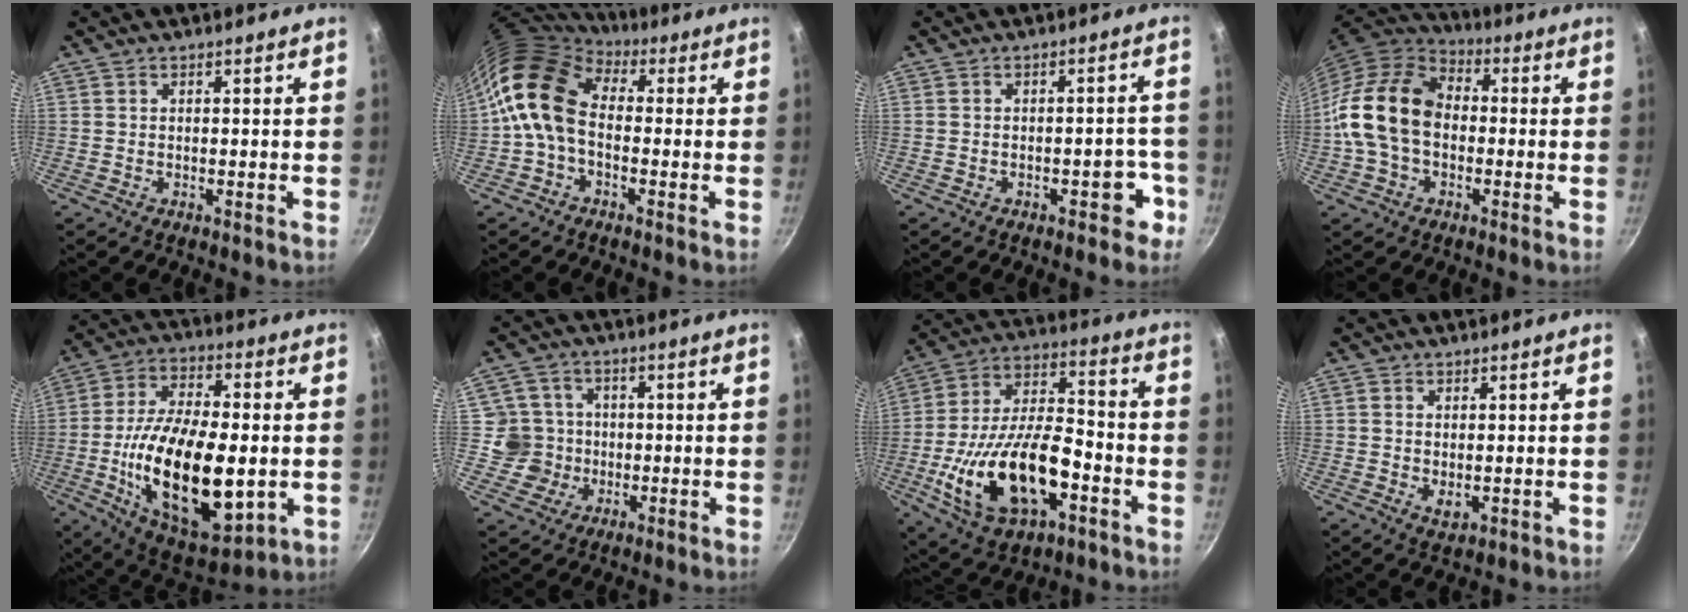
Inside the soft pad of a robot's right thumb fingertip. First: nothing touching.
{"total": 12.9, "force": [0.1, 9.0, 9.2], "torque": [-0.154, 0.026, -0.022]}
{"total": 4.8, "force": [-2.4, 2.7, 3.2], "torque": [-0.004, 0.030, -0.025]}
{"total": 16.7, "force": [-0.9, 12.0, 11.6], "torque": [-0.197, 0.036, -0.029]}
{"total": 25.6, "force": [-3.6, 12.6, 22.0], "torque": [-0.374, 0.007, -0.052]}
{"total": 7.1, "force": [-0.6, 7.1, 0.4], "torque": [0.043, 0.014, -0.017]}
{"total": 22.8, "force": [-7.0, 11.8, 18.3], "torque": [-0.331, 0.035, -0.118]}
{"total": 2.6, "force": [0.1, 1.6, 2.1], "torque": [-0.034, -0.007, 0.004]}